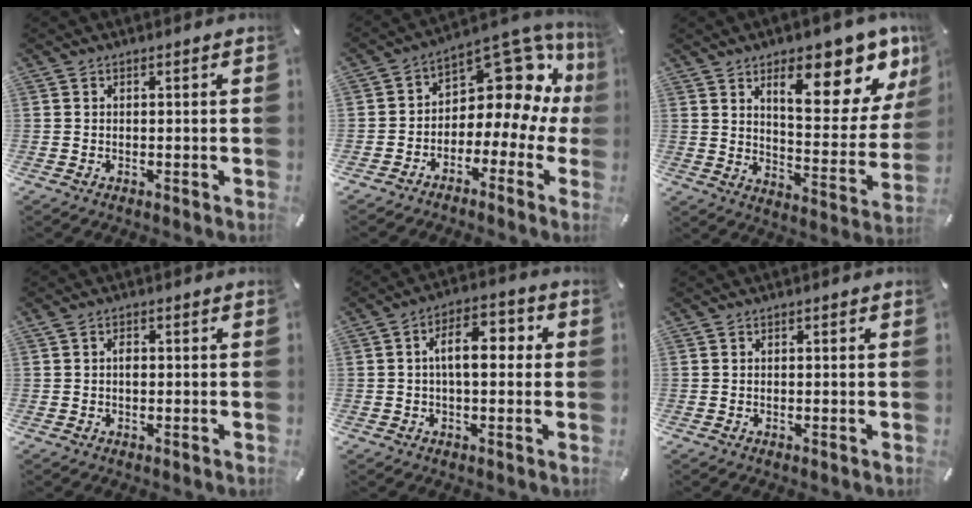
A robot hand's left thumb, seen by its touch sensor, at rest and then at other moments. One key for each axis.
{"total": 12.9, "fx": 5.7, "fy": 8.3, "fz": 8.1, "tx": -0.104, "ty": -0.055, "tz": 0.095}
{"total": 18.8, "fx": 10.7, "fy": 7.4, "fz": 13.6, "tx": -0.176, "ty": -0.080, "tz": 0.164}
{"total": 1.9, "fx": 0.0, "fy": 1.2, "fz": 1.5, "tx": -0.030, "ty": 0.003, "tz": -0.001}
{"total": 9.2, "fx": 0.6, "fy": 4.8, "fz": 7.8, "tx": -0.115, "ty": 0.009, "tz": 0.004}
{"total": 0.0}